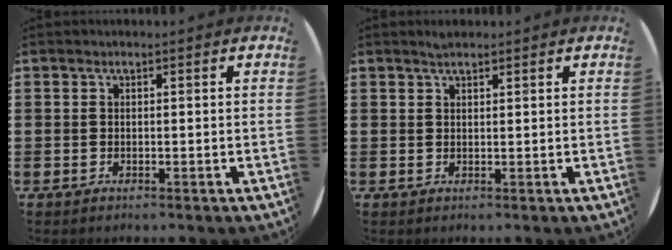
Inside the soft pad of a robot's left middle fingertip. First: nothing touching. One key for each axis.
{"total": 1.1, "fx": 1.1, "fy": 0.1, "fz": 0.2, "tx": -0.004, "ty": 0.001, "tz": 0.020}